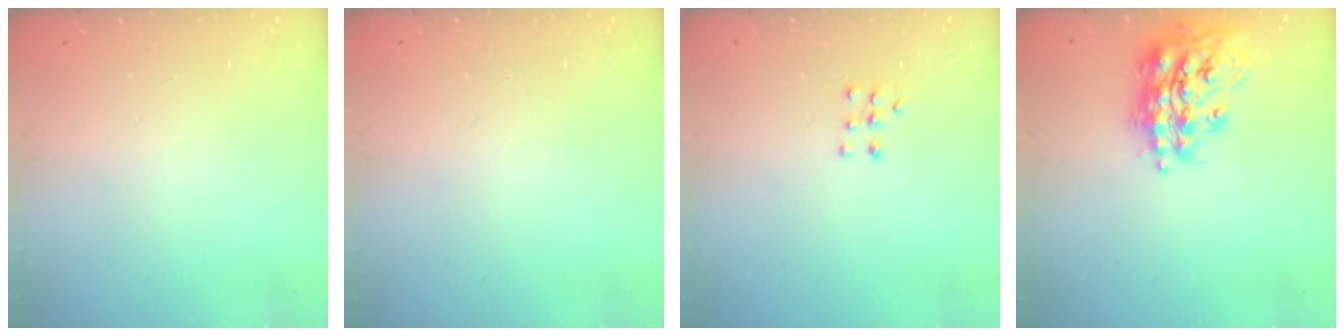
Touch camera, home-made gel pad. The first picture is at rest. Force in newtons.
{"total": 0.0}
{"total": 5.5, "press": 5.5, "slide": 0.9}
{"total": 17.7, "press": 17.6, "slide": 1.5}